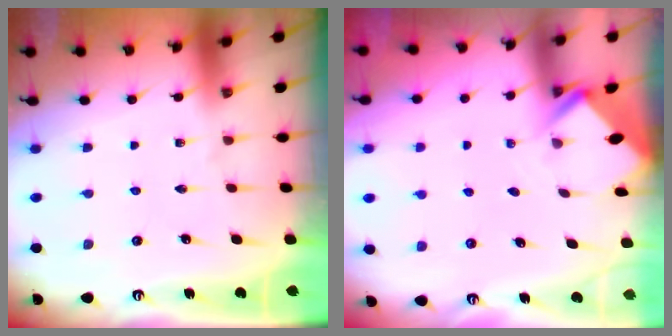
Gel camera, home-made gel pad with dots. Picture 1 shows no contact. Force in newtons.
{"total": 2.5, "press": 2.5, "slide": 0.2}